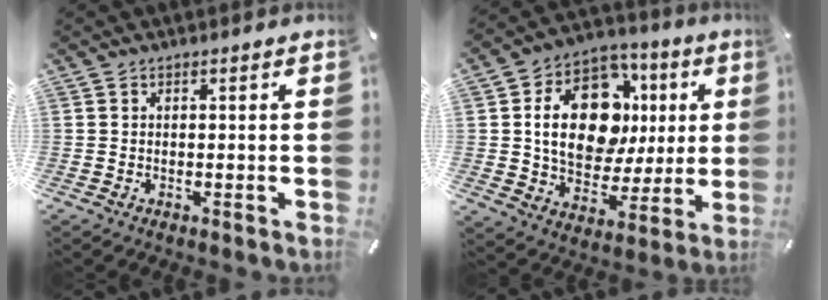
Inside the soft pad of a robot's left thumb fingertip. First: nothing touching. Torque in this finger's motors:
{"motor_torque": [2.36, 2.20, 1.65, -0.50, 0.52]}